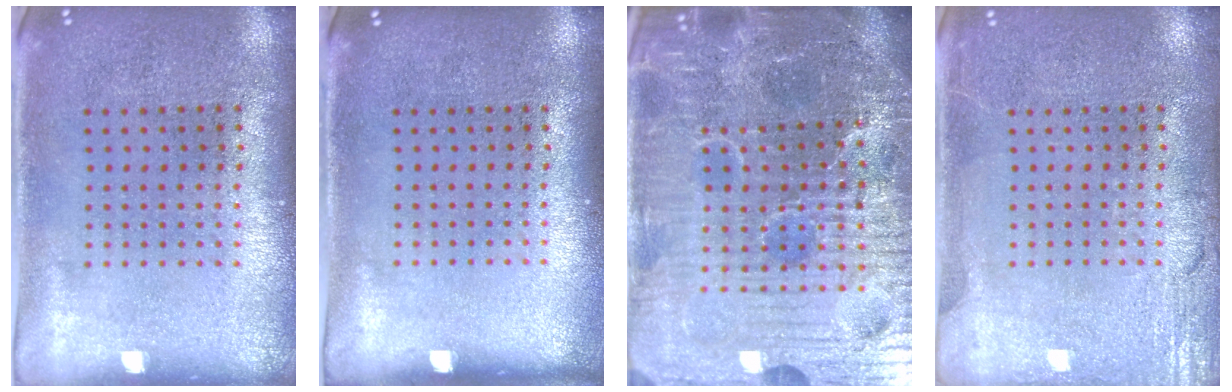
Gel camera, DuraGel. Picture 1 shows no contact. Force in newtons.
{"total": 0.0}
{"total": 7.2, "press": 6.5, "slide": 3.2}
{"total": 3.0, "press": 3.0, "slide": 0.4}